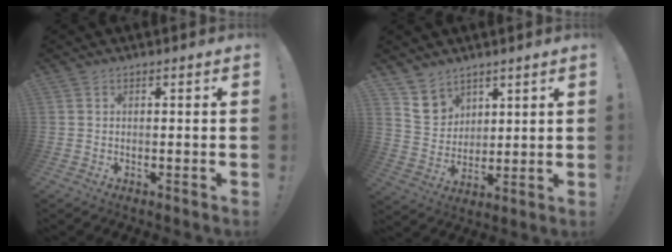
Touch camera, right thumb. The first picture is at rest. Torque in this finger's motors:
{"motor_torque": [-0.06, 0.12, -0.04, 0.10, 0.02]}